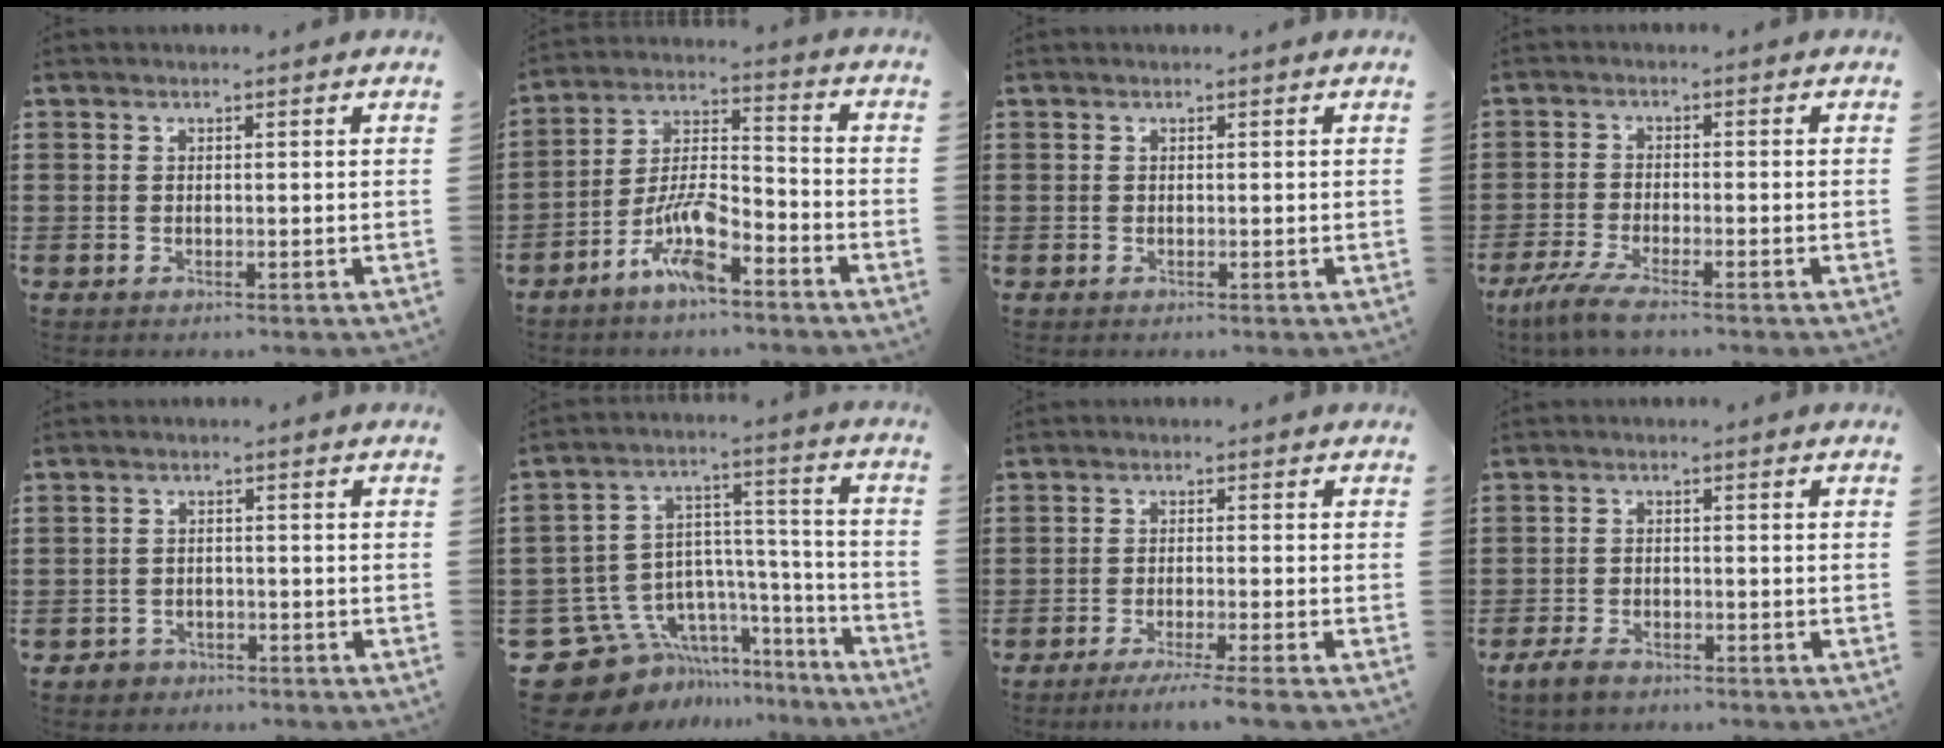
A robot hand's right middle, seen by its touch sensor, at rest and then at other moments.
{"total": 8.8, "force": [-5.8, 2.3, 6.2], "torque": [-0.140, 0.000, -0.113]}
{"total": 0.0}
{"total": 4.5, "force": [-3.7, 0.4, 2.6], "torque": [-0.072, -0.014, -0.077]}
{"total": 1.9, "force": [-1.6, 1.1, 0.0], "torque": [-0.005, 0.003, -0.036]}
{"total": 10.4, "force": [-6.7, 7.4, 3.1], "torque": [-0.101, -0.004, -0.117]}
{"total": 2.9, "force": [-2.5, -0.4, 1.4], "torque": [-0.021, -0.002, -0.048]}
{"total": 2.9, "force": [-2.2, 1.4, 1.2], "torque": [-0.030, 0.005, -0.047]}